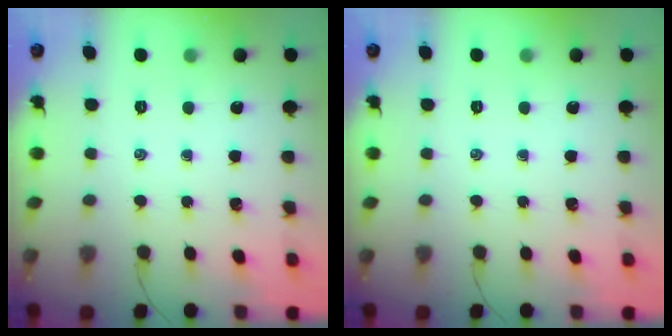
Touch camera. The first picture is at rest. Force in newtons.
{"total": 0.0}